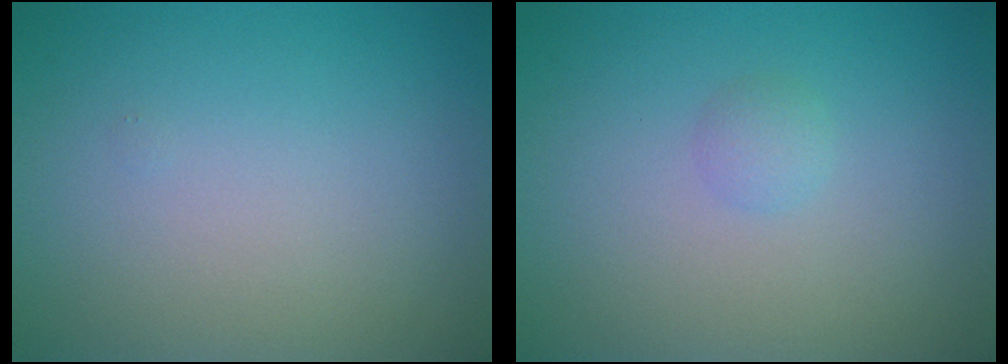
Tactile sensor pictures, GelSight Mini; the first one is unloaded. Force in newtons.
{"total": 0.9, "press": 0.9, "slide": 0.1}